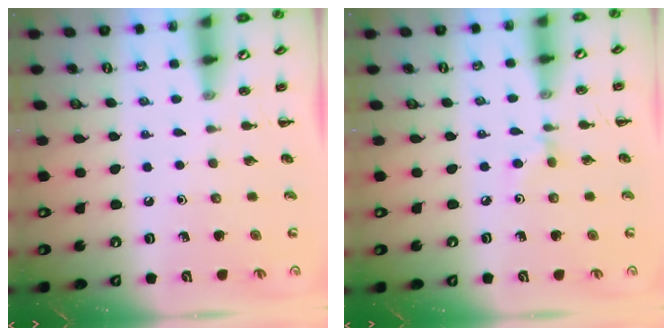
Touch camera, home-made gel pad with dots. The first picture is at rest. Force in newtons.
{"total": 3.3, "press": 3.1, "slide": 1.2}